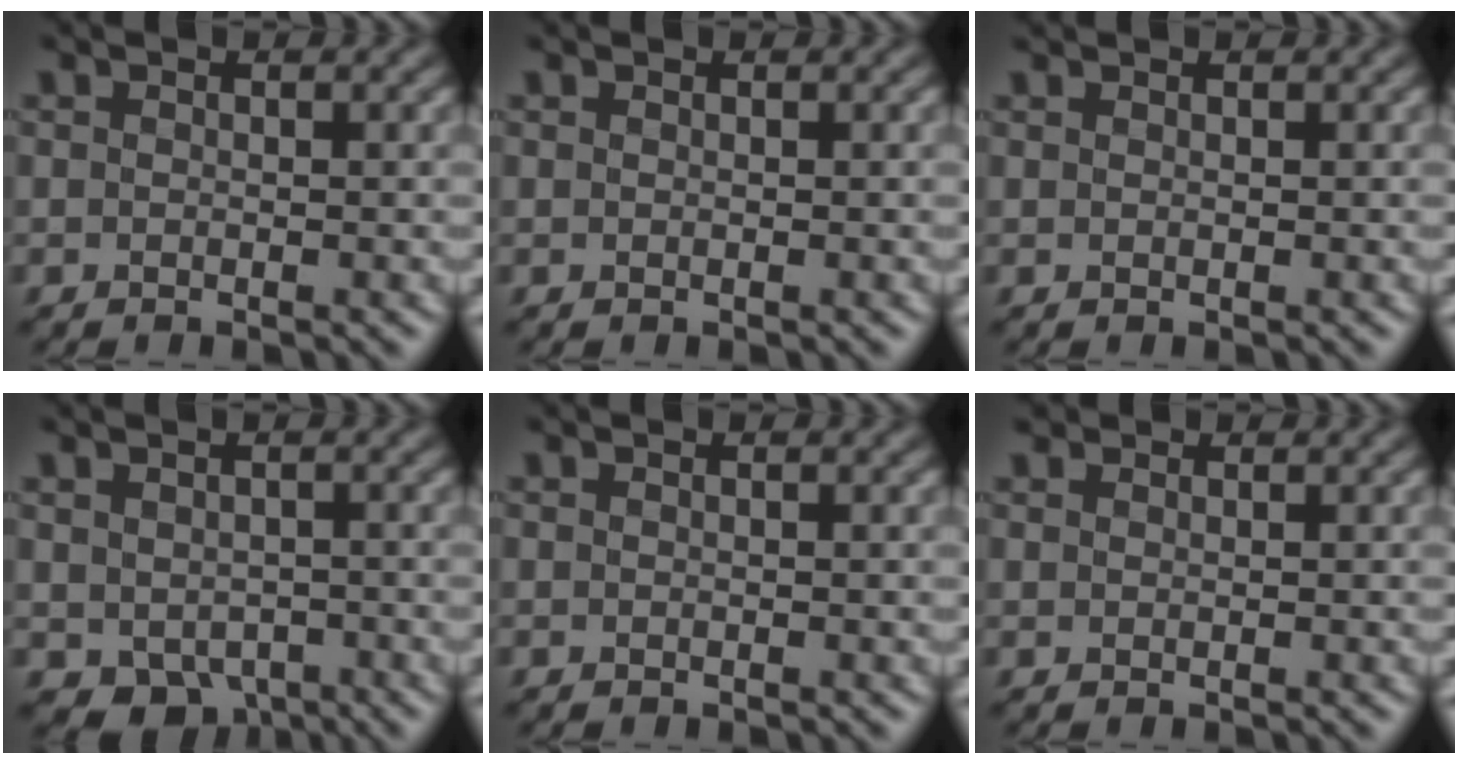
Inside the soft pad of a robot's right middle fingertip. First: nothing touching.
{"total": 0.0}
{"total": 1.0, "force": [1.0, 0.2, 0.2], "torque": [-0.007, -0.002, 0.007]}
{"total": 3.3, "force": [-1.4, 2.5, 1.7], "torque": [-0.022, -0.016, -0.011]}
{"total": 0.0}
{"total": 1.1, "force": [1.1, 0.2, -0.2], "torque": [-0.005, -0.003, 0.010]}